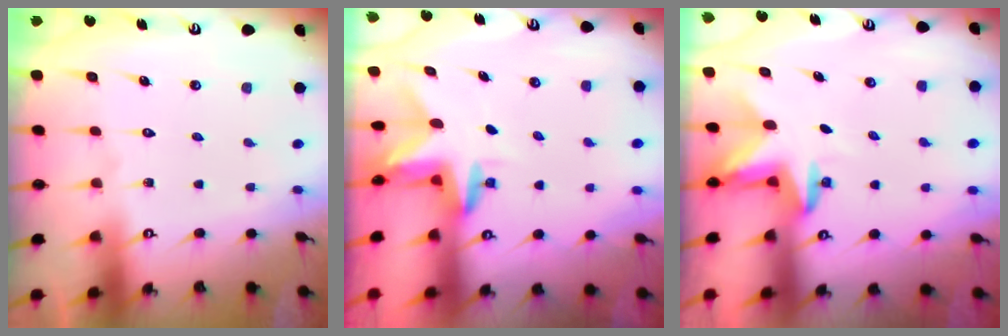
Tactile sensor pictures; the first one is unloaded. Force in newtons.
{"total": 3.1, "press": 3.1, "slide": 0.2}
{"total": 3.1, "press": 3.0, "slide": 0.7}